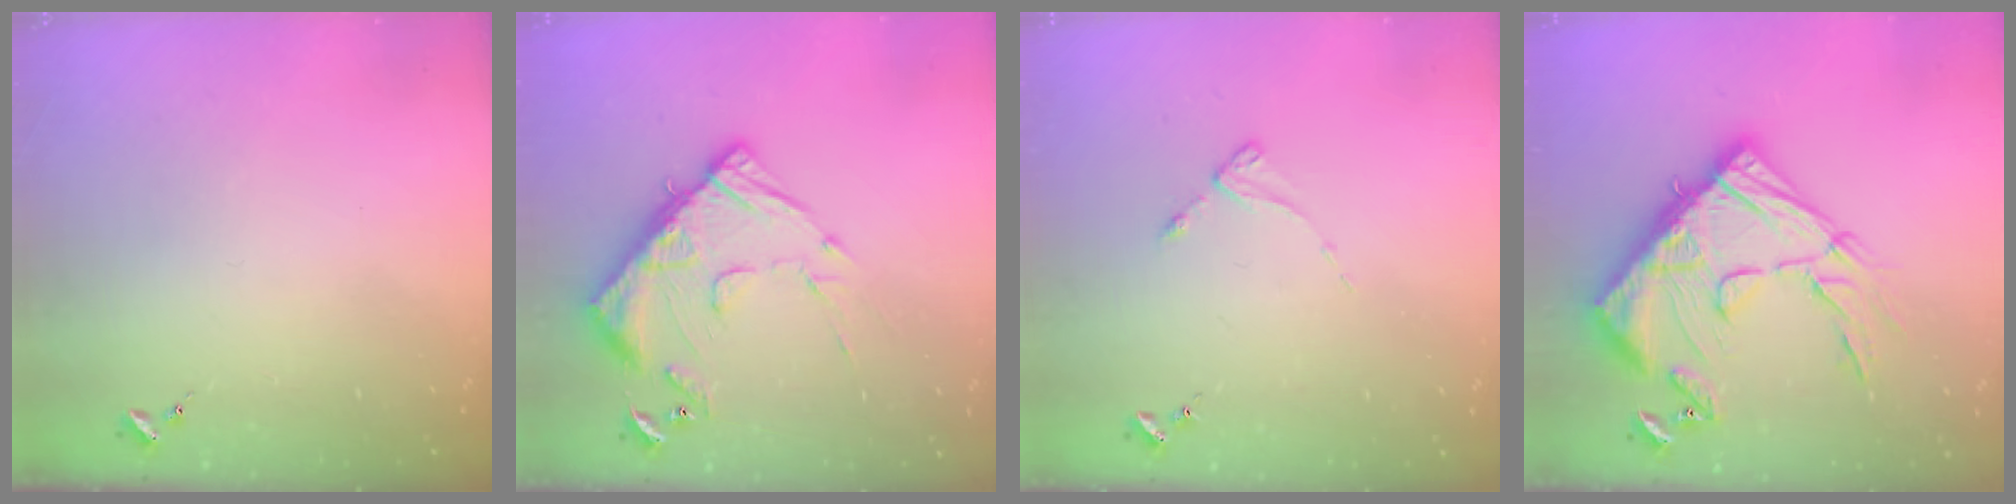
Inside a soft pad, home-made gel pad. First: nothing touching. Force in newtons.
{"total": 16.6, "press": 16.6, "slide": 1.4}
{"total": 2.8, "press": 2.8, "slide": 0.3}
{"total": 30.1, "press": 30.0, "slide": 2.9}